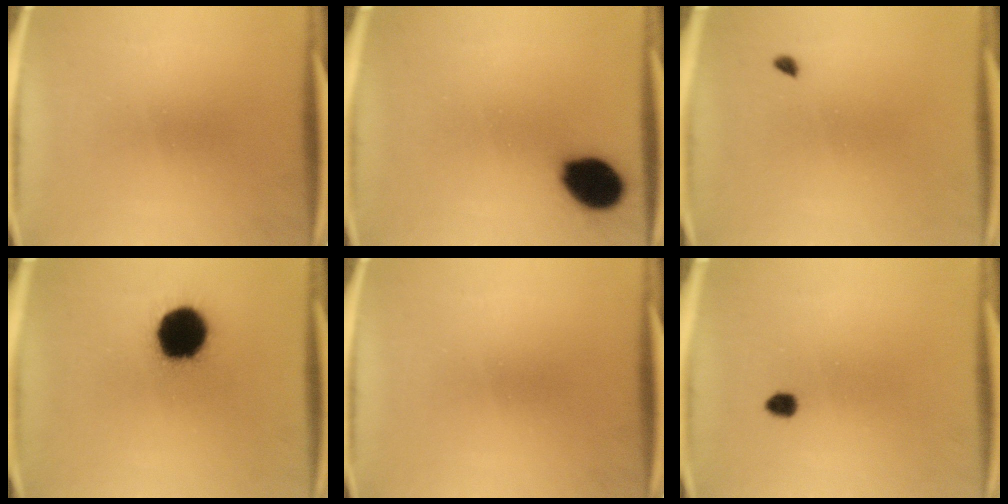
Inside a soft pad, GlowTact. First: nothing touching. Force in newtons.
{"total": 11.6}
{"total": 0.8}
{"total": 17.3}
{"total": 0.0}
{"total": 1.8}